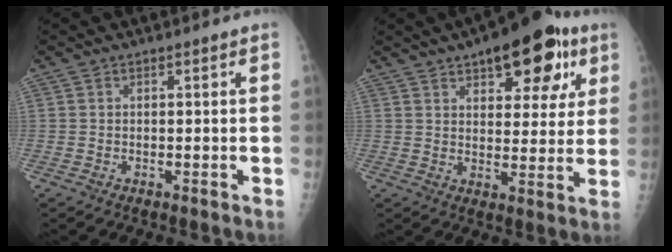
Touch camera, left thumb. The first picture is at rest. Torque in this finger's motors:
{"motor_torque": [-0.03, 0.36, -0.08, -0.25, 0.11]}